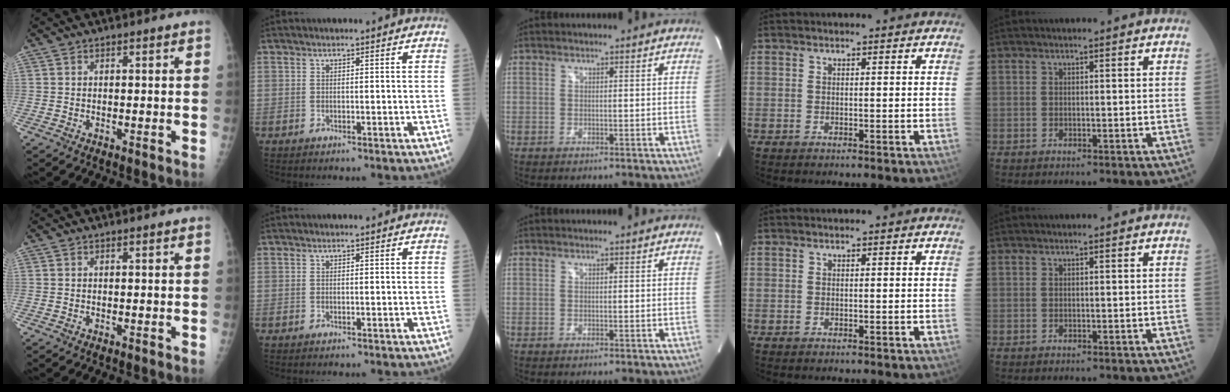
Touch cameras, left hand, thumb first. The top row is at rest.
{}